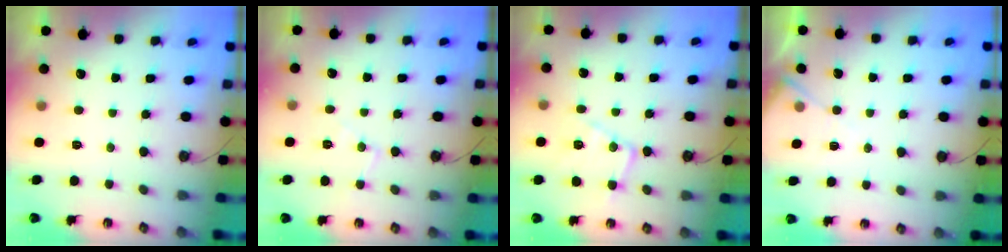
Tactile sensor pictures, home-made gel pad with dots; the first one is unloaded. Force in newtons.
{"total": 7.0, "press": 7.0, "slide": 0.6}
{"total": 12.3, "press": 12.3, "slide": 0.9}
{"total": 7.0, "press": 6.9, "slide": 0.6}